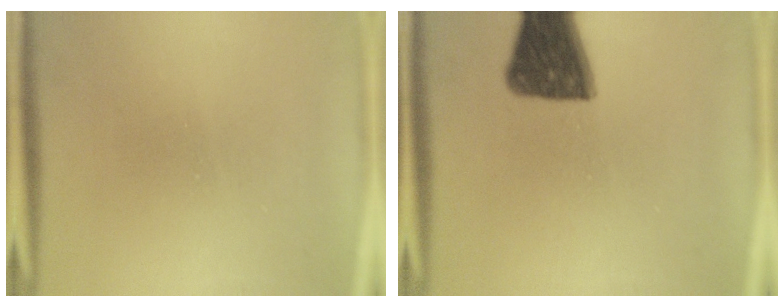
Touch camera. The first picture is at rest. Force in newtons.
{"total": 13.6}